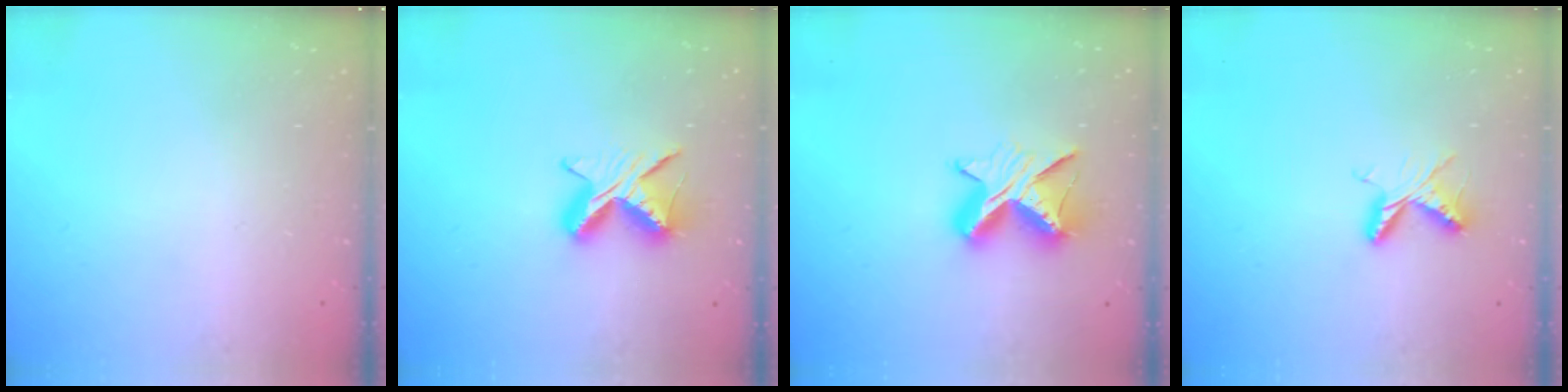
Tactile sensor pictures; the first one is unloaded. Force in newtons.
{"total": 9.3, "press": 9.3, "slide": 0.8}
{"total": 12.0, "press": 11.9, "slide": 1.4}
{"total": 6.6, "press": 6.6, "slide": 0.7}